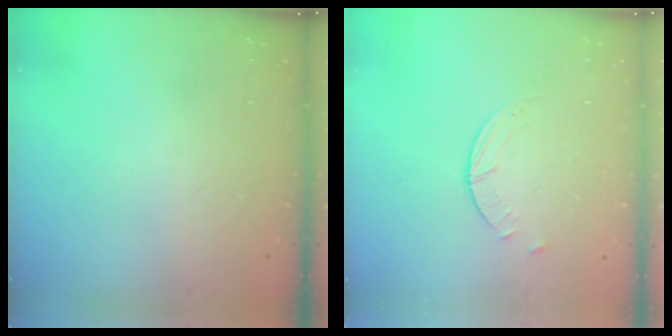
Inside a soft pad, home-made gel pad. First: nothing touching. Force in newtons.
{"total": 0.9, "press": 0.9, "slide": 0.1}